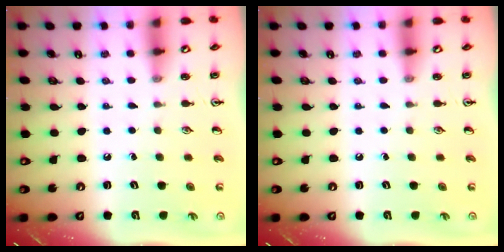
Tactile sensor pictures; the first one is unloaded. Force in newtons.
{"total": 0.0}